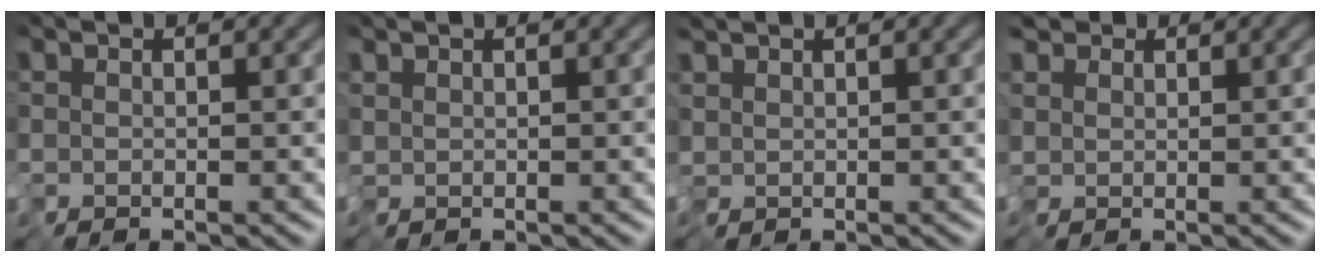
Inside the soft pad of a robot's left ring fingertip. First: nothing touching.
{"total": 0.6, "force": [0.4, 0.3, -0.3], "torque": [0.005, 0.003, 0.010]}
{"total": 1.0, "force": [0.9, 0.3, -0.2], "torque": [0.000, 0.006, 0.019]}
{"total": 2.4, "force": [1.3, 1.9, 0.4], "torque": [-0.014, 0.014, 0.021]}